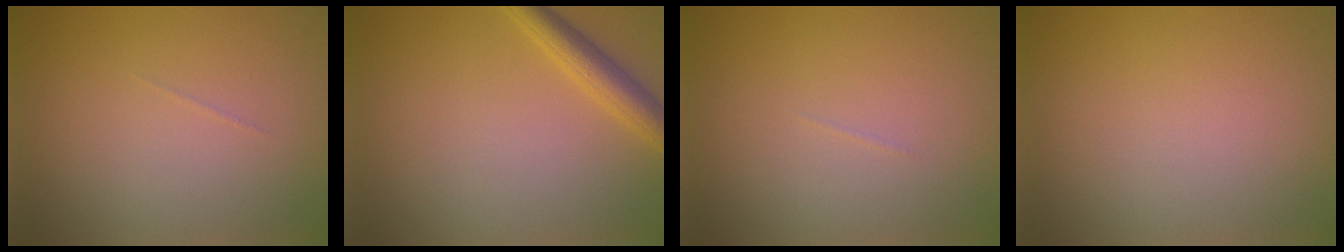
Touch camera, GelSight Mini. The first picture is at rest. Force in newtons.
{"total": 3.0, "press": 3.0, "slide": 0.1}
{"total": 0.0}
{"total": 0.0}